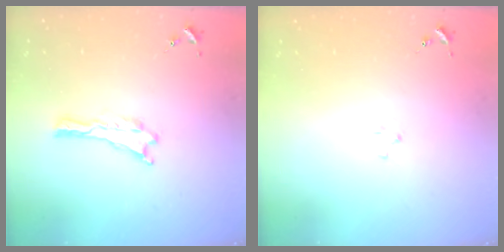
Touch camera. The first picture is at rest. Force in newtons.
{"total": 2.1, "press": 2.1, "slide": 0.2}